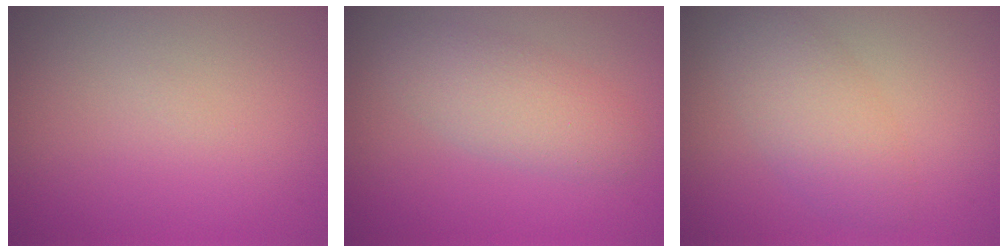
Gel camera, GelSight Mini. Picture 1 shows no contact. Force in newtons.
{"total": 3.4, "press": 3.4, "slide": 0.2}
{"total": 3.8, "press": 3.8, "slide": 0.0}